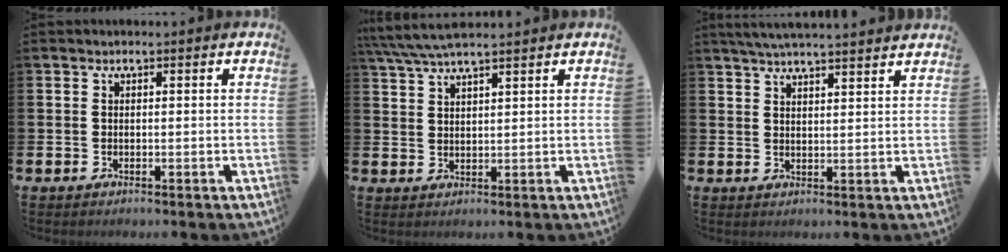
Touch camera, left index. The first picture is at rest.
{"total": 5.0, "force": [4.5, 0.5, 2.2], "torque": [-0.053, -0.013, 0.081]}
{"total": 4.4, "force": [4.3, -0.2, 1.0], "torque": [-0.022, -0.019, 0.075]}